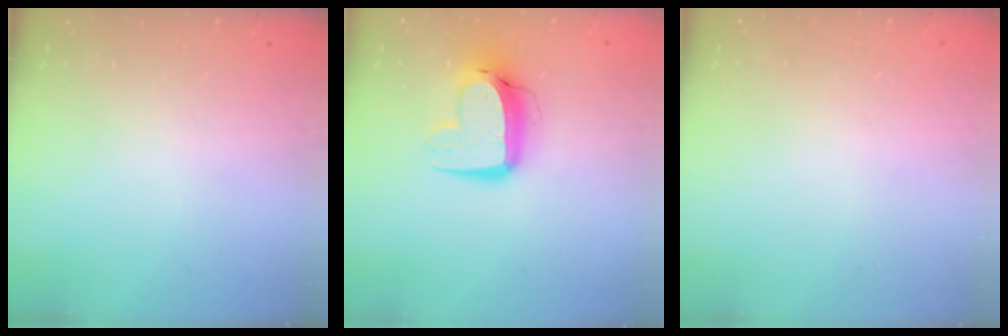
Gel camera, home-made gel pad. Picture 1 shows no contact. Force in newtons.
{"total": 12.0, "press": 12.0, "slide": 1.2}
{"total": 0.0}